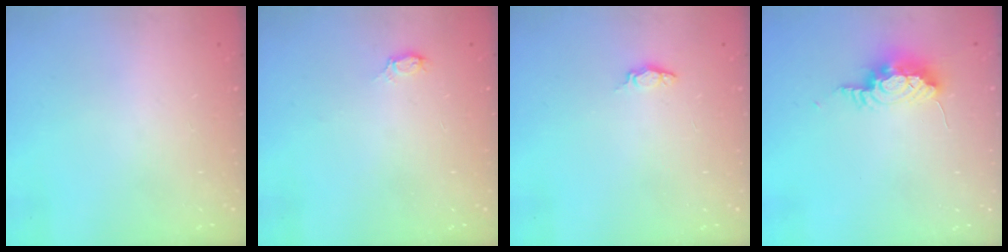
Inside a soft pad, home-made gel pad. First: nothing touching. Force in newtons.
{"total": 3.3, "press": 3.3, "slide": 0.4}
{"total": 3.7, "press": 3.7, "slide": 0.3}
{"total": 15.5, "press": 10.5, "slide": 11.3}